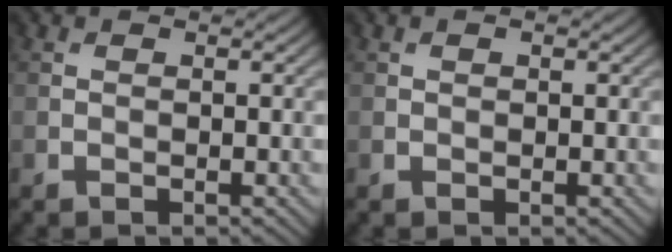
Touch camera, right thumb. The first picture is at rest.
{"total": 0.5, "force": [0.3, 0.3, 0.3], "torque": [-0.006, 0.001, 0.004]}